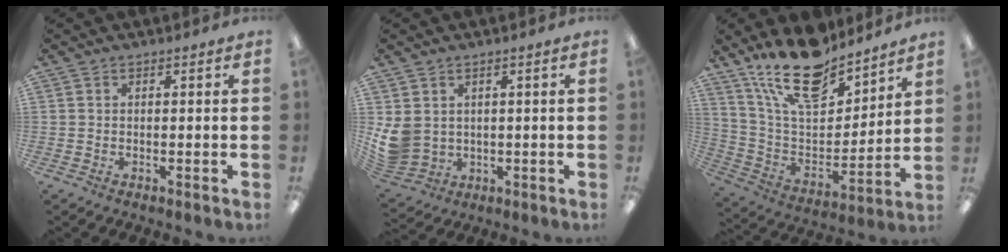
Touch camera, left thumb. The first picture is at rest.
{"total": 6.4, "force": [1.4, 5.5, 2.9], "torque": [-0.081, -0.008, 0.027]}
{"total": 19.4, "force": [15.0, 7.9, 9.3], "torque": [-0.183, -0.089, 0.268]}